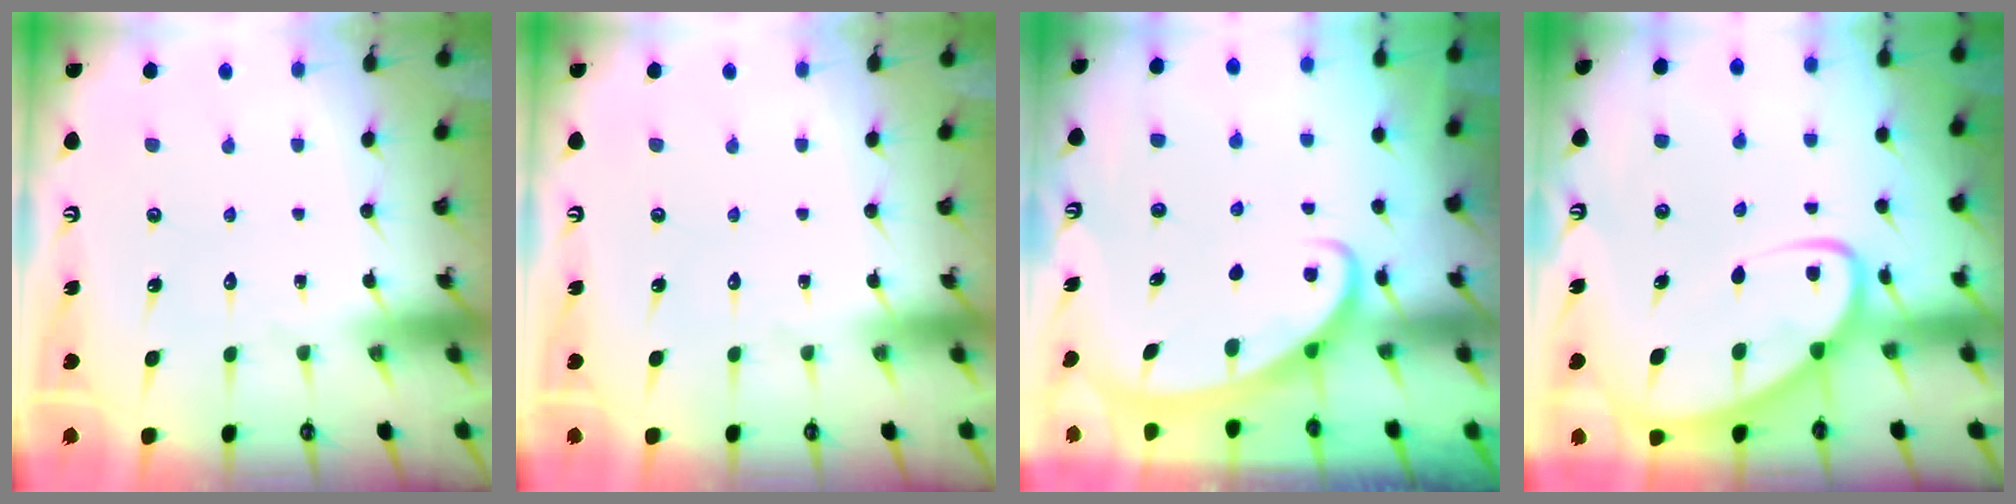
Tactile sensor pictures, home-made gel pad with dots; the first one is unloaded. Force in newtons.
{"total": 0.0}
{"total": 2.4, "press": 2.3, "slide": 0.5}
{"total": 7.4, "press": 7.4, "slide": 0.8}